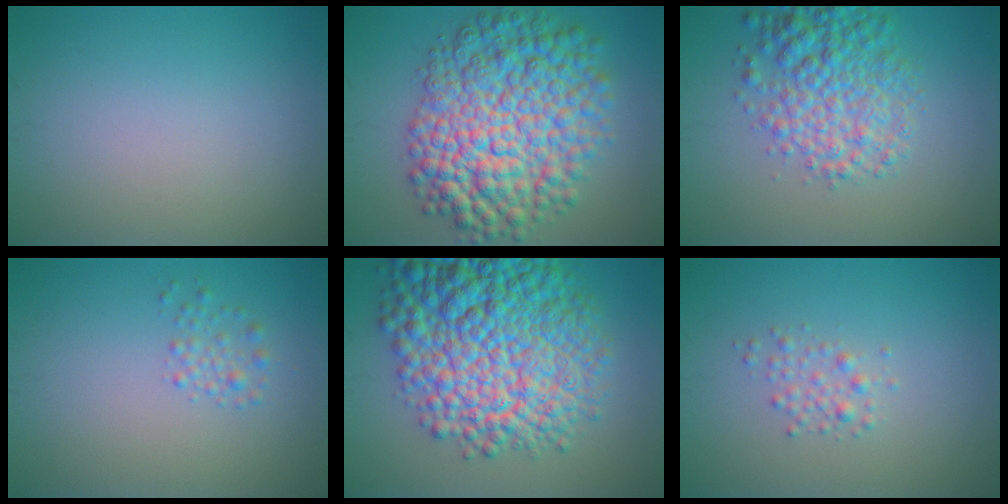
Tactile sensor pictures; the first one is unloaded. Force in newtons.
{"total": 12.0, "press": 11.9, "slide": 0.2}
{"total": 5.9, "press": 5.9, "slide": 0.2}
{"total": 1.4, "press": 1.3, "slide": 0.1}
{"total": 14.3, "press": 14.3, "slide": 0.5}
{"total": 1.5, "press": 1.5, "slide": 0.0}